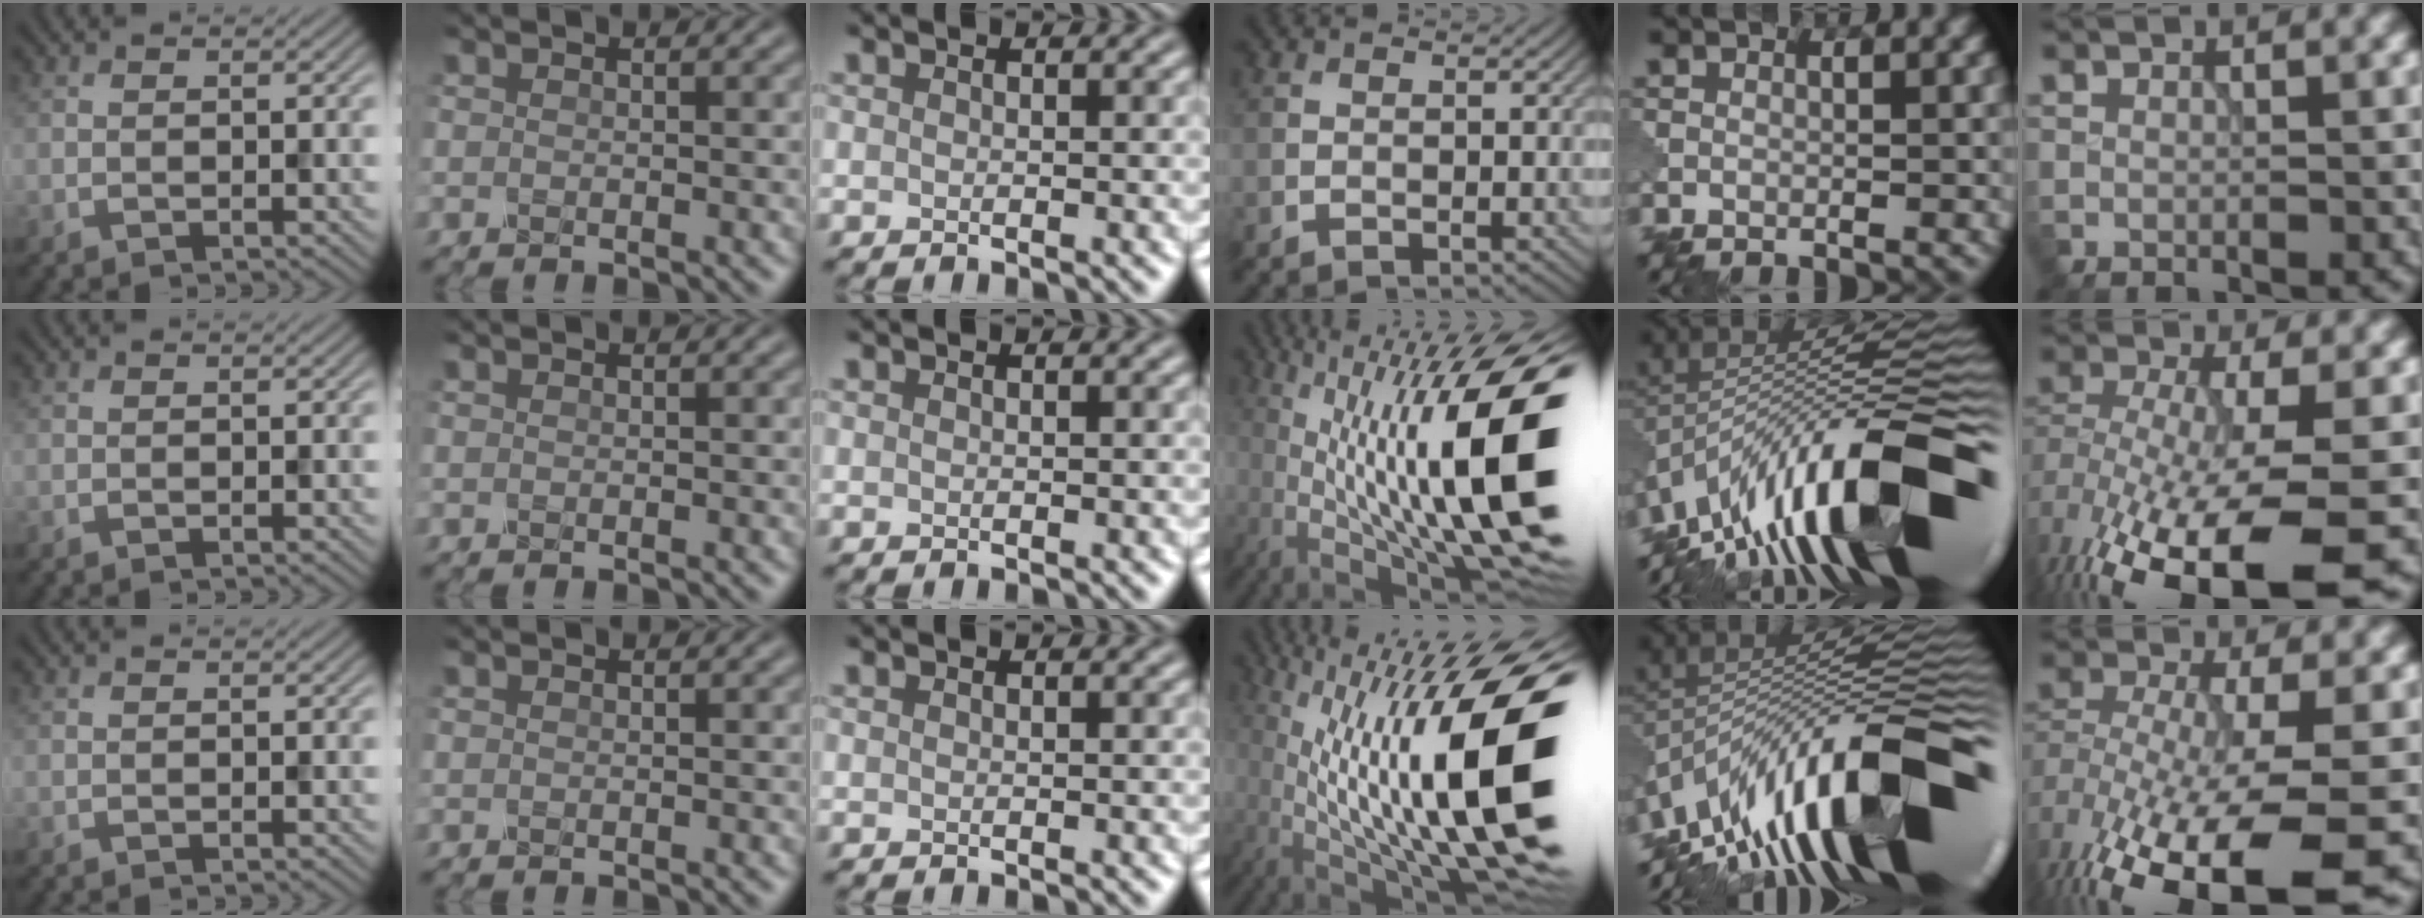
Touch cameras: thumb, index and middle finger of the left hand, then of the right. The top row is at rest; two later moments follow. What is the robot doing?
{"motion": "shake", "object": "plastic piggy bank"}